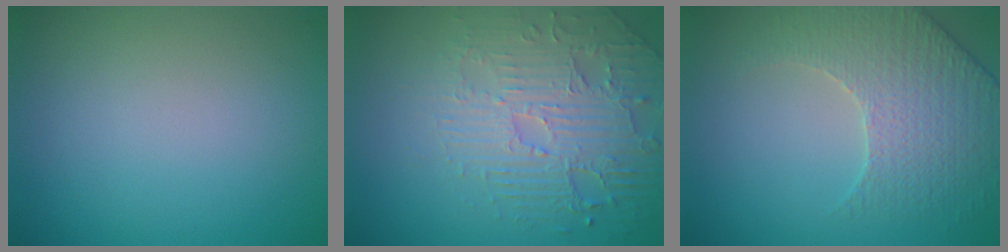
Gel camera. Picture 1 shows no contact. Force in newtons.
{"total": 4.4, "press": 4.1, "slide": 1.5}
{"total": 4.2, "press": 4.1, "slide": 1.0}